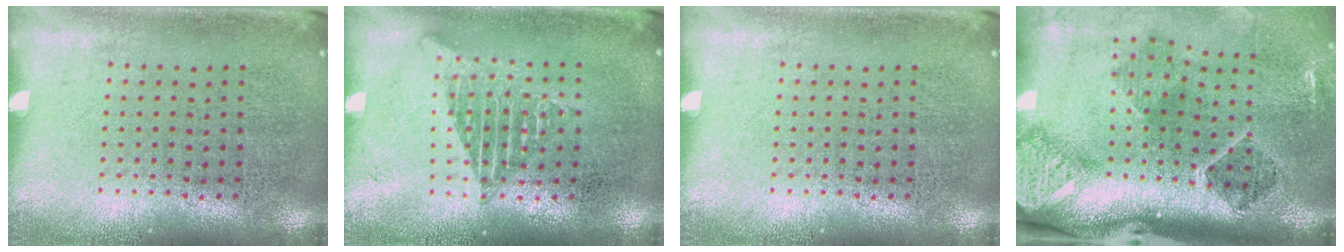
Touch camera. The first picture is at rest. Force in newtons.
{"total": 1.3, "press": 1.3, "slide": 0.1}
{"total": 0.0}
{"total": 2.9, "press": 1.8, "slide": 2.3}